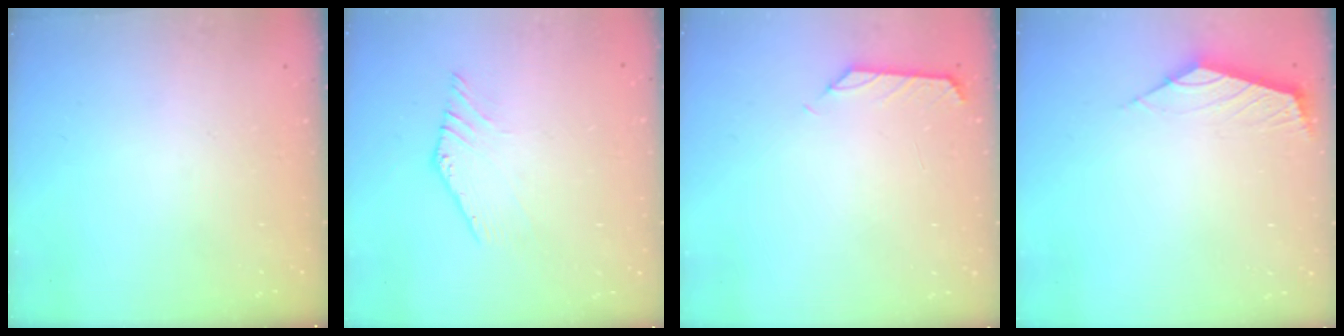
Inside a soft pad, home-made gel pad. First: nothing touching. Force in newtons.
{"total": 2.1, "press": 2.1, "slide": 0.2}
{"total": 0.0}
{"total": 2.4, "press": 2.3, "slide": 0.6}